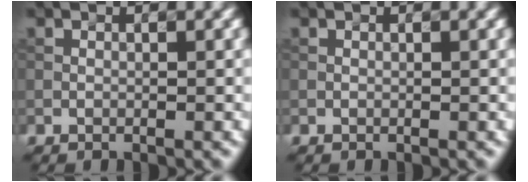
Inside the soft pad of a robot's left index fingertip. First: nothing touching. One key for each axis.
{"total": 0.0}